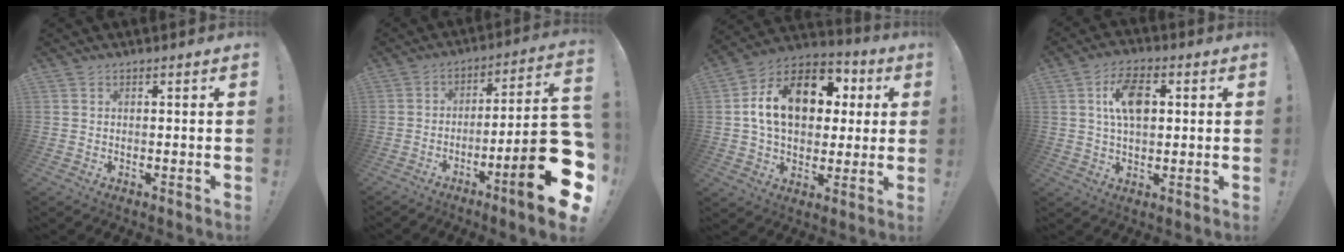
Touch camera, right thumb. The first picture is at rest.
{"total": 21.0, "force": [-7.1, 3.0, 19.5], "torque": [-0.281, 0.034, -0.106]}
{"total": 19.0, "force": [4.4, 13.1, 13.0], "torque": [-0.196, 0.005, 0.083]}
{"total": 10.8, "force": [2.5, 6.2, 8.5], "torque": [-0.131, 0.008, 0.045]}